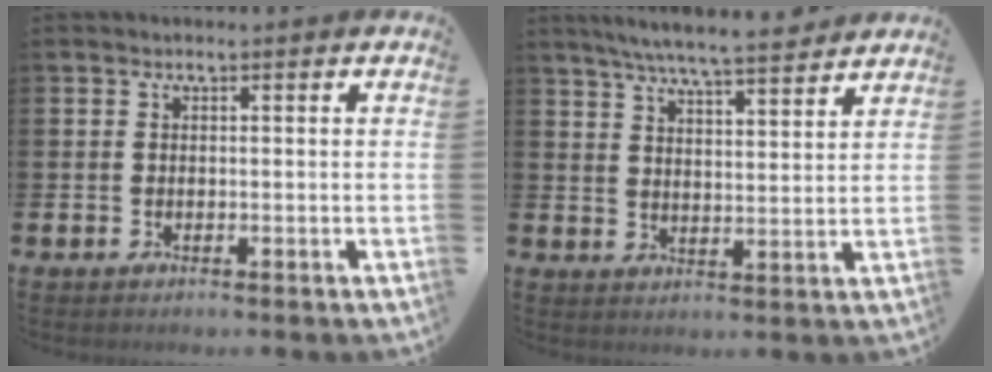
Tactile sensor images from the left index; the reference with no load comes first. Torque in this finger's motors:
{"motor_torque": [1.03, -1.11, 0.76, 0.21]}